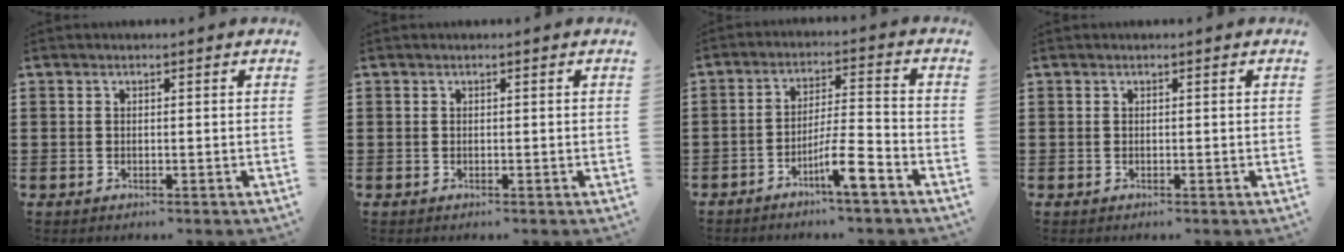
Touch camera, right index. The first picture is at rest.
{"total": 0.0}
{"total": 7.6, "force": [-4.6, 1.0, 5.9], "torque": [-0.108, 0.001, -0.083]}
{"total": 0.0}